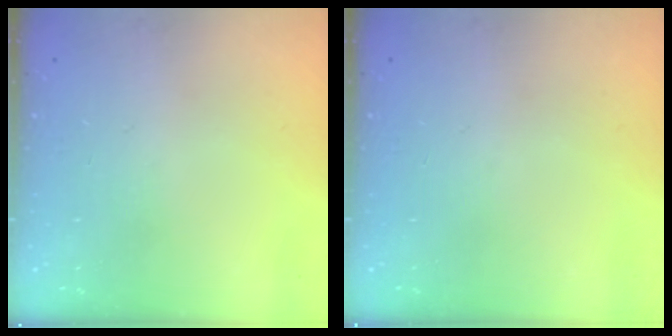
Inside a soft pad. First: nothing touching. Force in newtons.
{"total": 0.0}